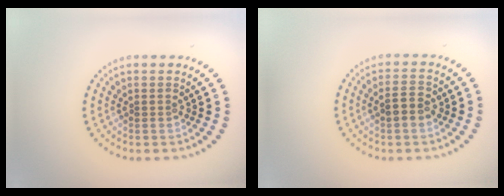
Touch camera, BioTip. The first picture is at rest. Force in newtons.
{"total": 2.3, "press": 2.3, "slide": 0.2}